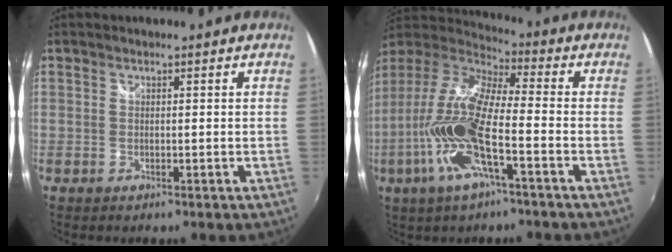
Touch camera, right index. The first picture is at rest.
{"total": 18.3, "force": [-6.5, 4.3, 16.6], "torque": [-0.340, -0.021, -0.135]}